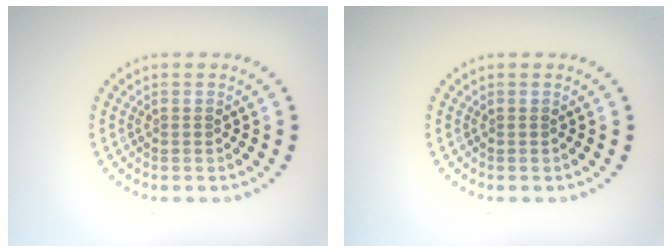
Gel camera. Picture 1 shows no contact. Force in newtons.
{"total": 0.0}